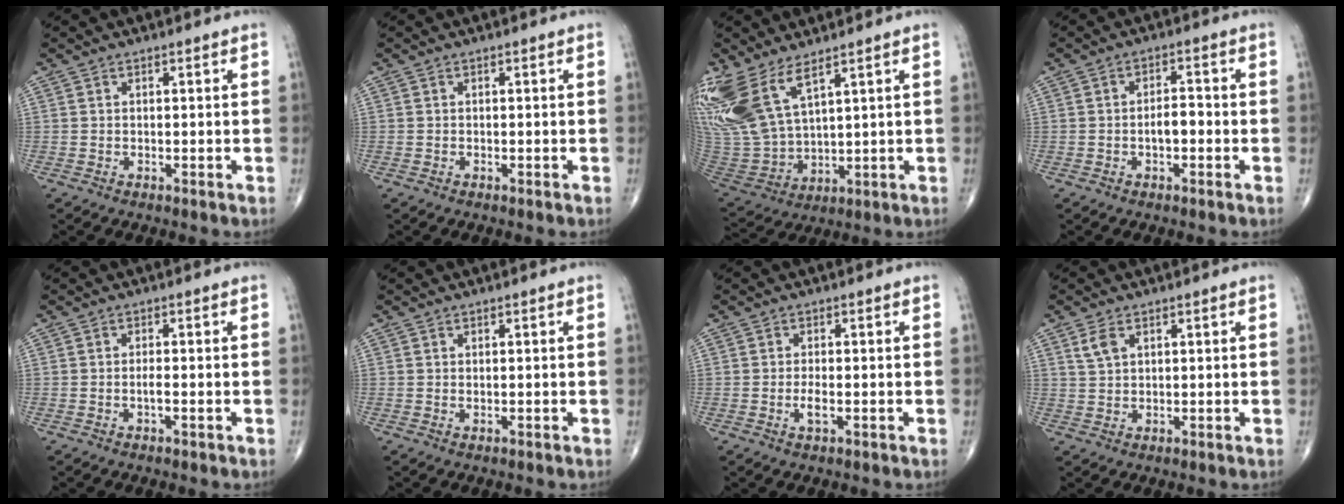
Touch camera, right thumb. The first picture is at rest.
{"total": 0.0}
{"total": 15.6, "force": [9.4, 6.4, 10.8], "torque": [-0.242, -0.044, 0.207]}
{"total": 3.4, "force": [-0.9, 1.7, 2.8], "torque": [-0.039, 0.016, -0.018]}
{"total": 1.4, "force": [-0.5, 0.3, 1.2], "torque": [-0.022, 0.000, -0.011]}
{"total": 0.0}
{"total": 2.2, "force": [-0.6, 0.8, 2.0], "torque": [-0.040, -0.003, -0.012]}
{"total": 2.9, "force": [1.5, 1.6, 1.9], "torque": [-0.037, 0.001, 0.035]}